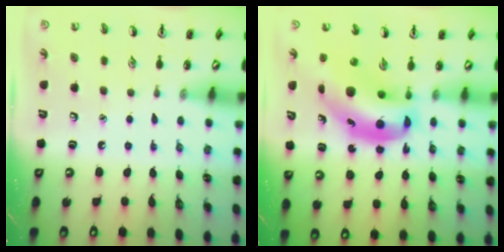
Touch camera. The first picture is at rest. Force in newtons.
{"total": 13.3, "press": 12.8, "slide": 3.9}